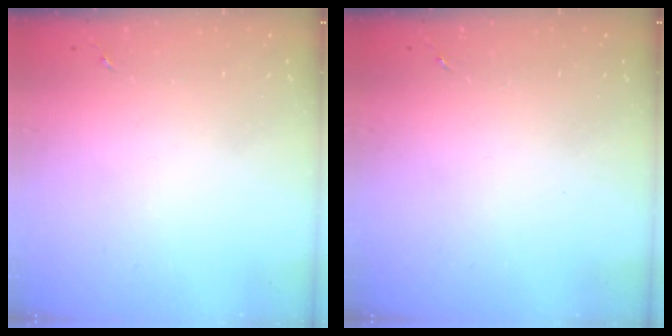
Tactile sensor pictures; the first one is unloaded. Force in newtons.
{"total": 0.0}